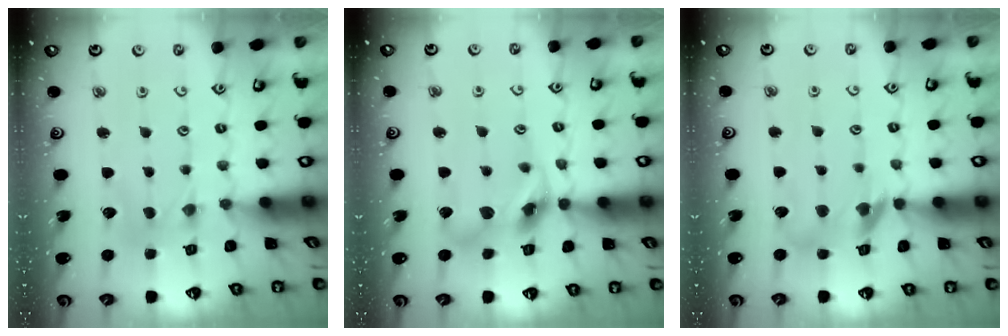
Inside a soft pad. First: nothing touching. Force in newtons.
{"total": 13.5, "press": 13.3, "slide": 1.8}
{"total": 12.3, "press": 12.2, "slide": 1.6}